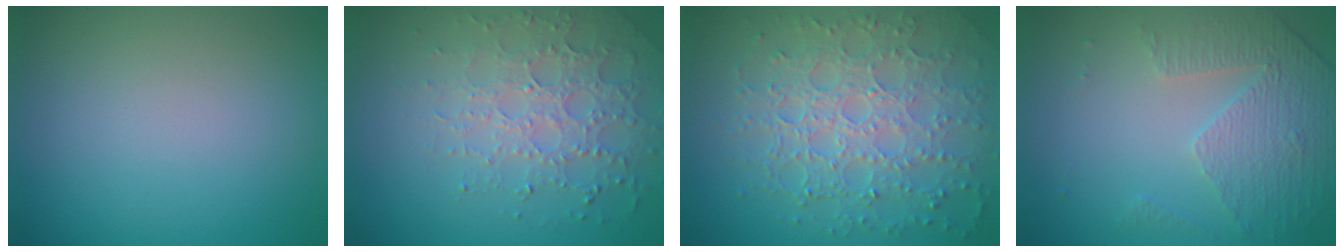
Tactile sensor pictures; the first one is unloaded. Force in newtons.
{"total": 4.4, "press": 3.6, "slide": 2.6}
{"total": 7.7, "press": 5.6, "slide": 5.4}
{"total": 4.8, "press": 3.3, "slide": 3.6}